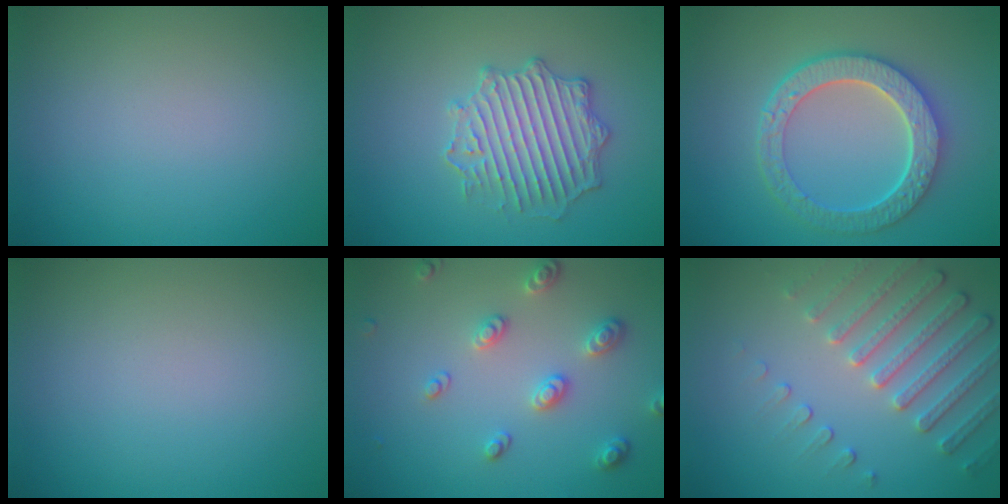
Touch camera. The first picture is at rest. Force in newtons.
{"total": 4.0, "press": 4.0, "slide": 0.3}
{"total": 6.2, "press": 5.0, "slide": 3.6}
{"total": 0.0}
{"total": 2.9, "press": 2.7, "slide": 1.0}
{"total": 4.7, "press": 3.7, "slide": 2.9}